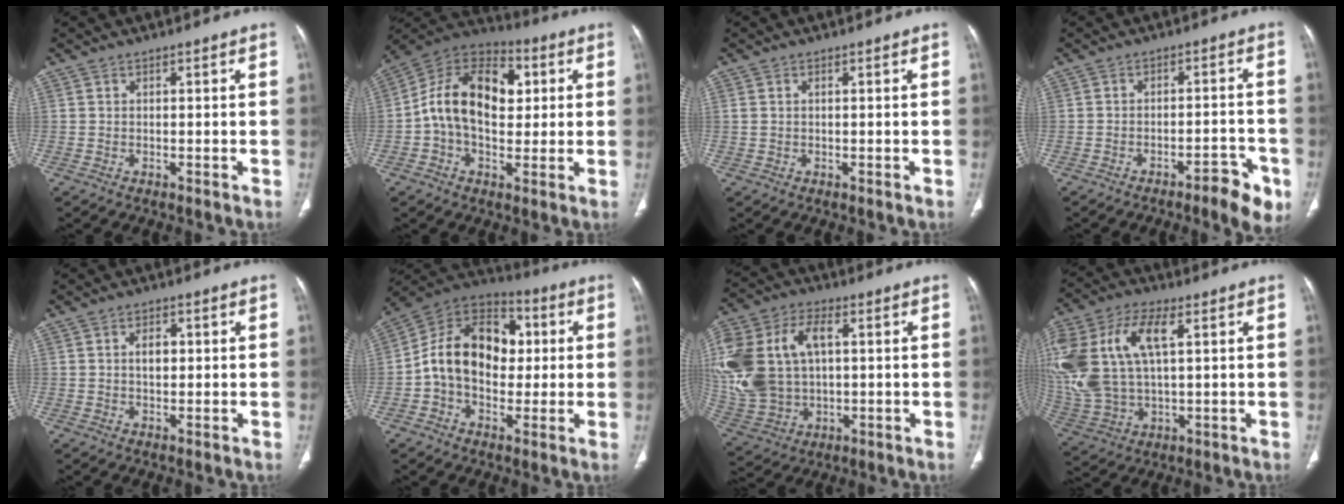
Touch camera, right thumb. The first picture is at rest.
{"total": 16.9, "force": [1.7, 11.2, 12.5], "torque": [-0.183, 0.028, 0.022]}
{"total": 1.1, "force": [0.2, 0.8, 0.8], "torque": [-0.024, 0.009, 0.010]}
{"total": 7.4, "force": [-4.3, 2.1, 5.6], "torque": [-0.064, 0.026, -0.054]}
{"total": 3.2, "force": [0.5, 2.0, 2.4], "torque": [-0.034, 0.003, 0.008]}
{"total": 17.4, "force": [0.7, 12.7, 11.9], "torque": [-0.162, 0.036, 0.002]}
{"total": 22.8, "force": [3.7, 15.1, 16.7], "torque": [-0.383, 0.013, 0.080]}
{"total": 23.5, "force": [6.2, 12.9, 18.7], "torque": [-0.447, 0.015, 0.121]}